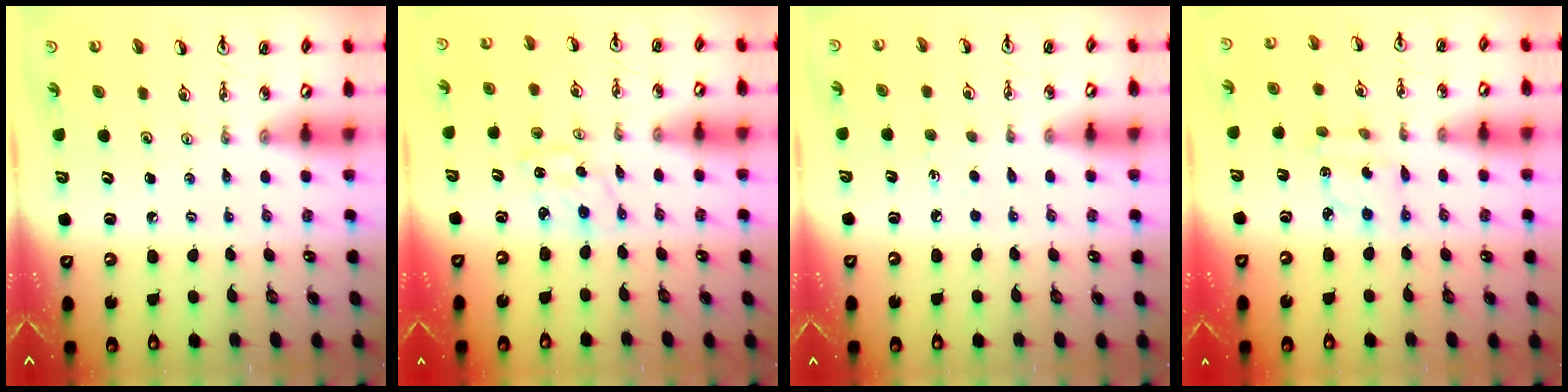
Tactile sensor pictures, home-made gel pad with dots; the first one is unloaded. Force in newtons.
{"total": 1.7, "press": 1.7, "slide": 0.3}
{"total": 3.2, "press": 3.2, "slide": 0.4}
{"total": 2.5, "press": 2.5, "slide": 0.2}